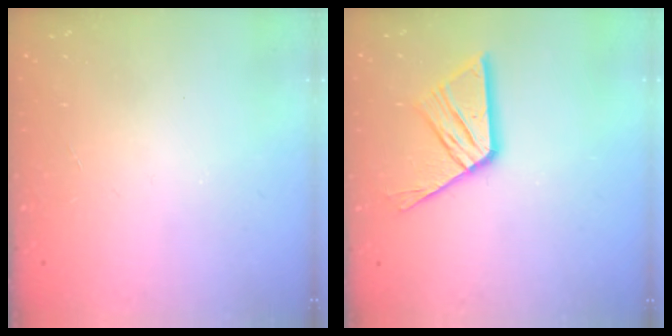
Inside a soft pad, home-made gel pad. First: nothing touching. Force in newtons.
{"total": 12.7, "press": 12.7, "slide": 1.2}